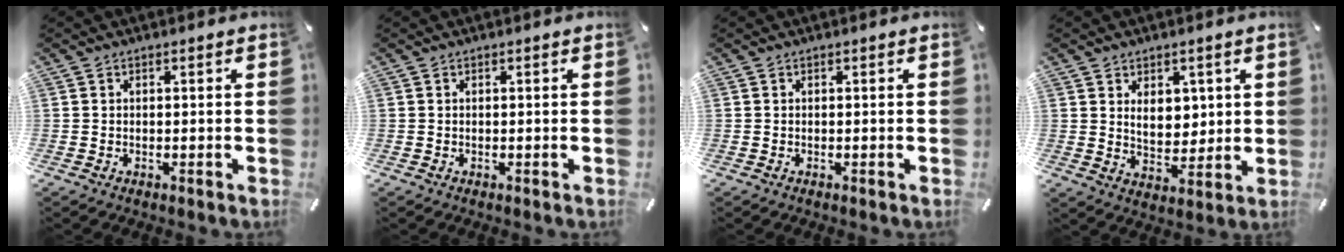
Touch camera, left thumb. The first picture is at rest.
{"total": 0.0}
{"total": 0.0}
{"total": 7.0, "force": [2.6, 5.1, 4.0], "torque": [-0.053, -0.012, 0.044]}